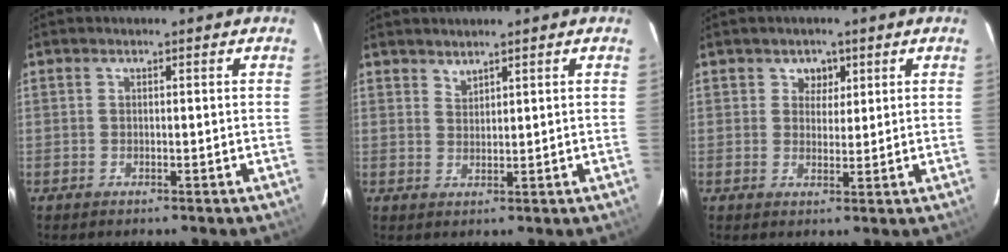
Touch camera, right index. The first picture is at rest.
{"total": 1.7, "force": [1.7, 0.4, 0.3], "torque": [-0.003, 0.002, 0.031]}
{"total": 3.1, "force": [1.4, 2.7, 0.4], "torque": [0.005, 0.007, 0.023]}